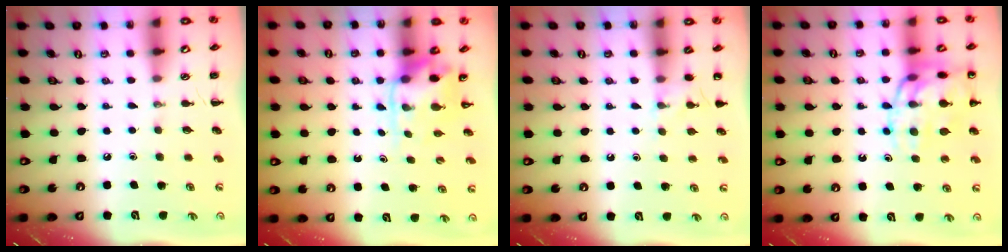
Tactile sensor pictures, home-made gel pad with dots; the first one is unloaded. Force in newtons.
{"total": 4.0, "press": 3.9, "slide": 0.7}
{"total": 4.9, "press": 4.6, "slide": 1.7}
{"total": 17.6, "press": 17.5, "slide": 2.0}